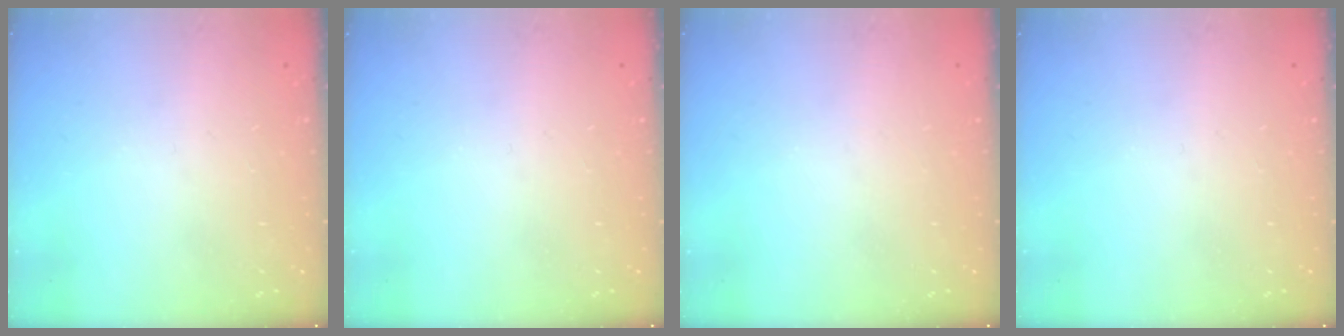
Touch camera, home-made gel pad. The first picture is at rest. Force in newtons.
{"total": 0.0}
{"total": 0.0}
{"total": 0.0}